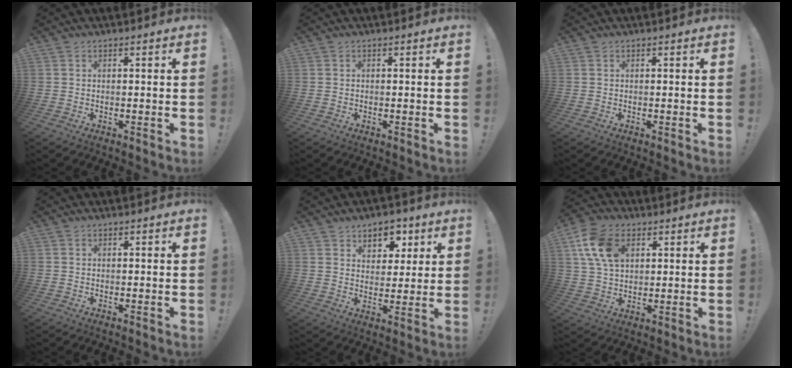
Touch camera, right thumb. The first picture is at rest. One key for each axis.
{"total": 0.0}
{"total": 0.0}
{"total": 0.0}
{"total": 7.4, "fx": 4.4, "fy": 5.6, "fz": 1.9, "tx": -0.013, "ty": -0.038, "tz": 0.083}
{"total": 13.3, "fx": 5.2, "fy": 9.2, "fz": 8.1, "tx": -0.153, "ty": -0.003, "tz": 0.102}